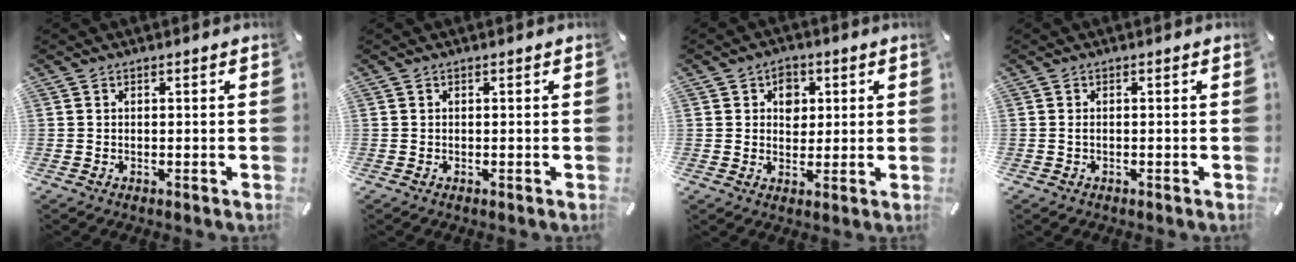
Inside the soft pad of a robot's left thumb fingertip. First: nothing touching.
{"total": 0.0}
{"total": 5.9, "force": [1.3, 5.2, 2.4], "torque": [-0.022, -0.003, 0.015]}
{"total": 0.8, "force": [-0.3, 0.5, 0.6], "torque": [-0.012, 0.001, -0.006]}